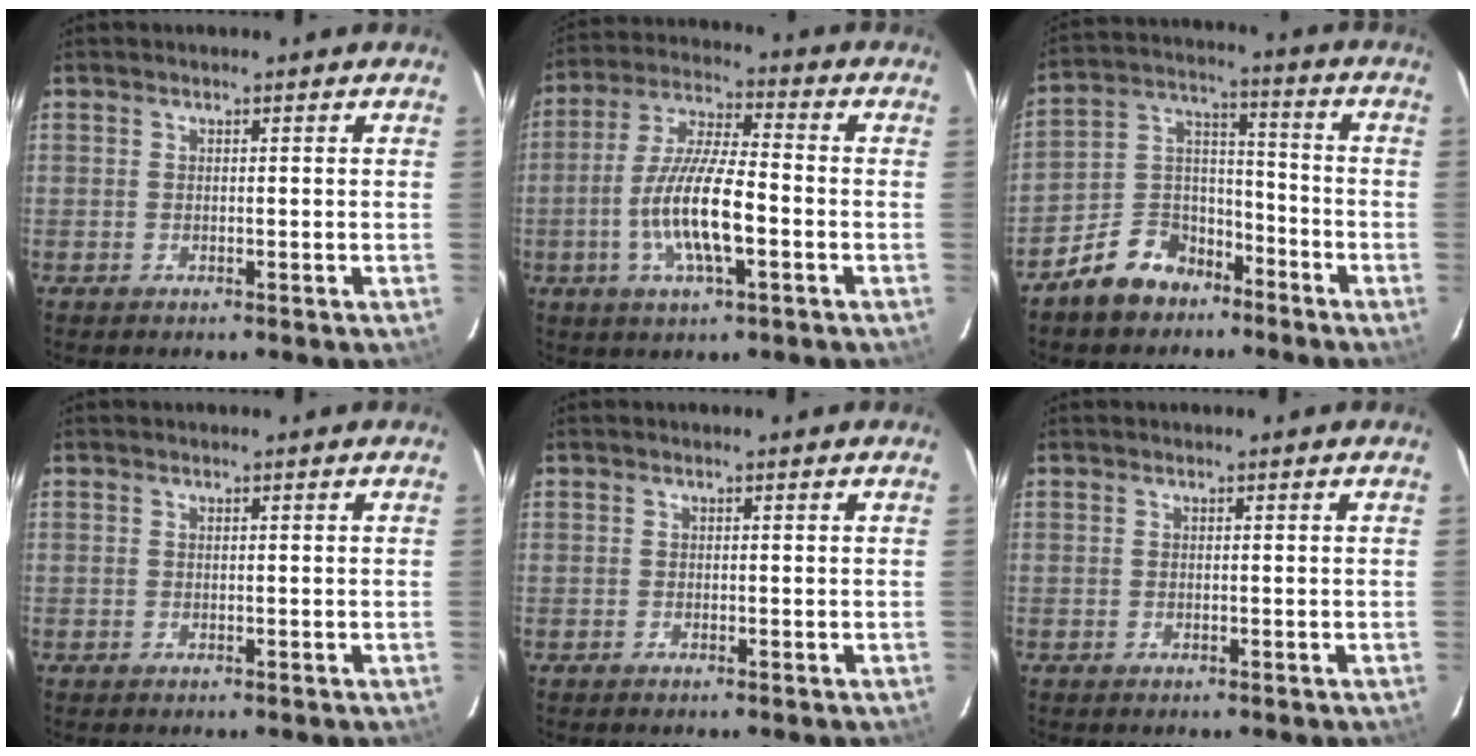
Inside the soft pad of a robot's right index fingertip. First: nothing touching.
{"total": 12.8, "force": [-3.7, 3.0, 11.9], "torque": [-0.242, -0.004, -0.070]}
{"total": 11.3, "force": [-7.8, 7.0, 4.2], "torque": [-0.091, 0.049, -0.125]}
{"total": 0.0}
{"total": 0.6, "force": [-0.2, 0.5, -0.1], "torque": [0.000, 0.003, -0.004]}
{"total": 0.0}